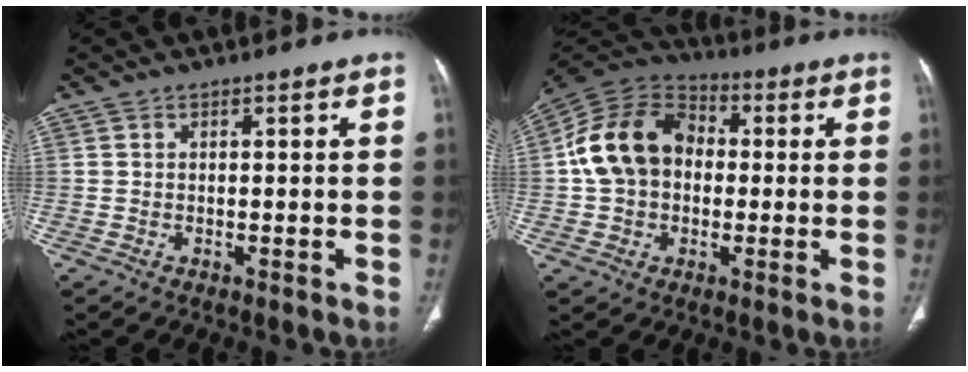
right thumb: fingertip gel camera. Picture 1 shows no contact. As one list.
[{"total": 15.5, "force": [0.6, 12.0, 9.8], "torque": [-0.164, 0.034, 0.000]}]